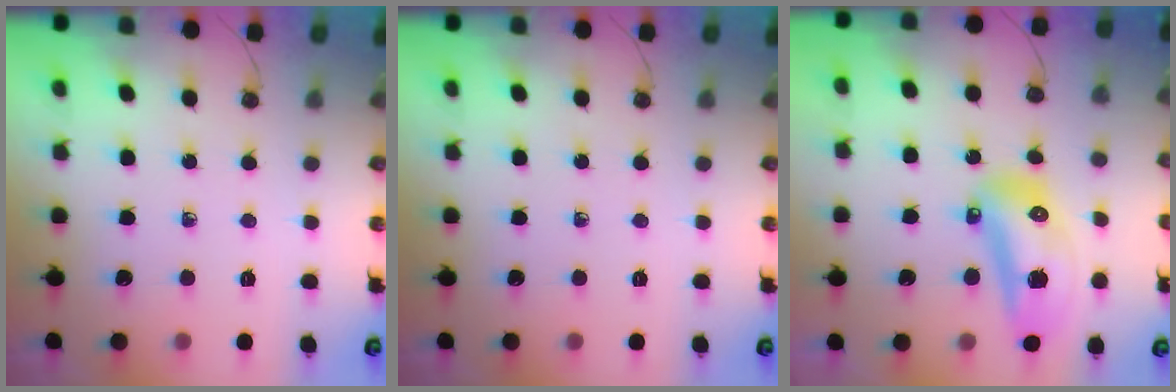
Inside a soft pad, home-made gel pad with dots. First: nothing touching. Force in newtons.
{"total": 0.0}
{"total": 14.0, "press": 13.9, "slide": 1.8}